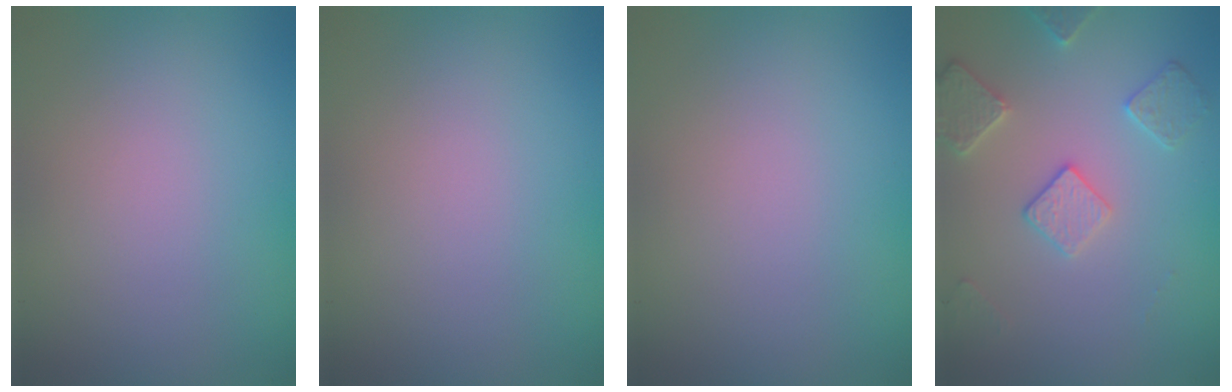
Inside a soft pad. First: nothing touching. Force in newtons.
{"total": 0.0}
{"total": 0.0}
{"total": 3.1, "press": 3.1, "slide": 0.4}